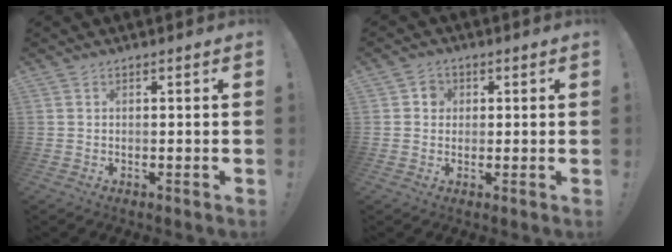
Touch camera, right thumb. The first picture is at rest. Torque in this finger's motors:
{"motor_torque": [0.42, 0.59, -0.18, 0.08, 0.02]}